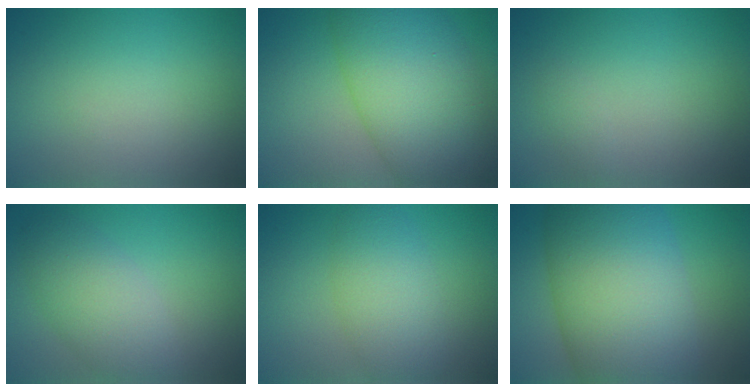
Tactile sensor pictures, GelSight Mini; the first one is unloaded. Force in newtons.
{"total": 11.0, "press": 11.0, "slide": 0.3}
{"total": 0.7, "press": 0.7, "slide": 0.0}
{"total": 4.6, "press": 4.6, "slide": 0.2}
{"total": 4.4, "press": 4.4, "slide": 0.3}
{"total": 14.4, "press": 14.4, "slide": 0.3}